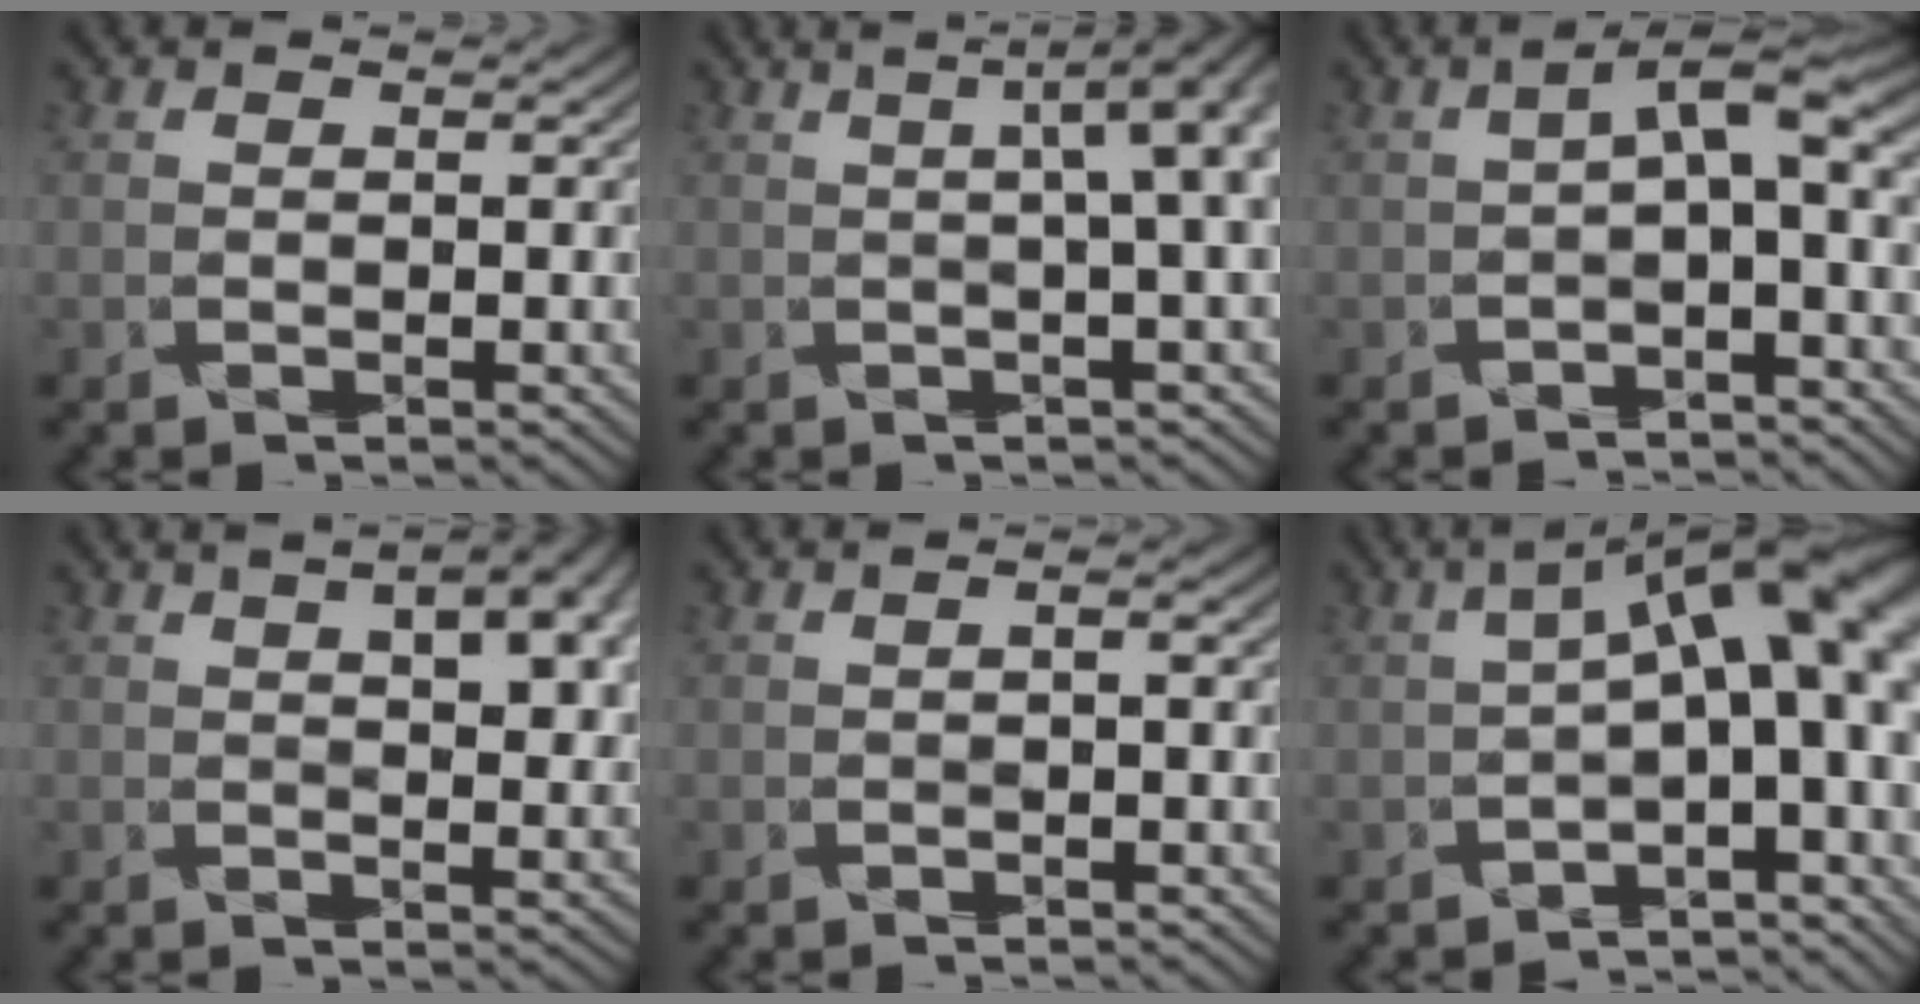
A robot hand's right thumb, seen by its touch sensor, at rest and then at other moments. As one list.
[{"total": 6.8, "force": [1.1, 1.2, 6.6], "torque": [-0.107, 0.010, 0.023]}, {"total": 4.5, "force": [-0.5, 1.3, 4.3], "torque": [-0.081, 0.009, -0.011]}, {"total": 9.2, "force": [3.7, 4.2, 7.3], "torque": [-0.102, 0.014, 0.062]}, {"total": 1.1, "force": [-0.4, 0.1, 1.0], "torque": [-0.030, 0.001, -0.004]}, {"total": 13.7, "force": [-0.6, 5.6, 12.4], "torque": [-0.178, -0.003, 0.005]}]